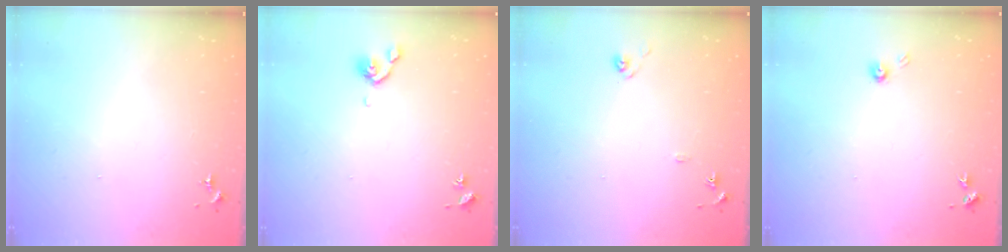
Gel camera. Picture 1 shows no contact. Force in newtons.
{"total": 5.7, "press": 5.5, "slide": 1.5}
{"total": 6.5, "press": 6.5, "slide": 0.6}
{"total": 4.0, "press": 3.9, "slide": 0.4}